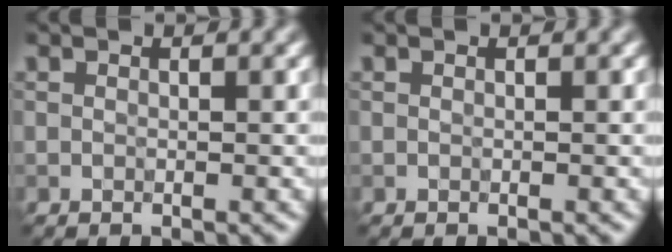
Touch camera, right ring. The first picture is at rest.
{"total": 0.0}